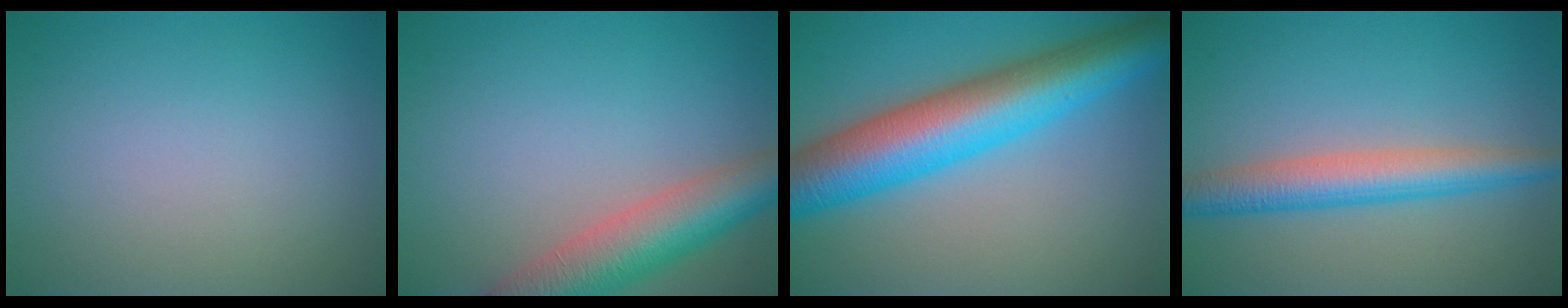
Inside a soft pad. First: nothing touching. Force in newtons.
{"total": 6.7, "press": 6.7, "slide": 0.5}
{"total": 10.6, "press": 10.6, "slide": 0.1}
{"total": 4.8, "press": 4.8, "slide": 0.1}